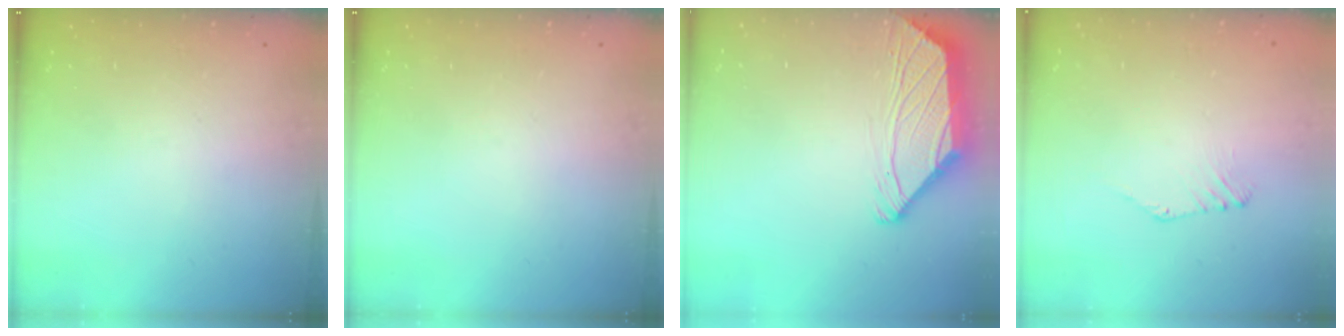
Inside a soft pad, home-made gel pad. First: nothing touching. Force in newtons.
{"total": 0.0}
{"total": 1.6, "press": 1.5, "slide": 0.6}
{"total": 0.6, "press": 0.5, "slide": 0.3}